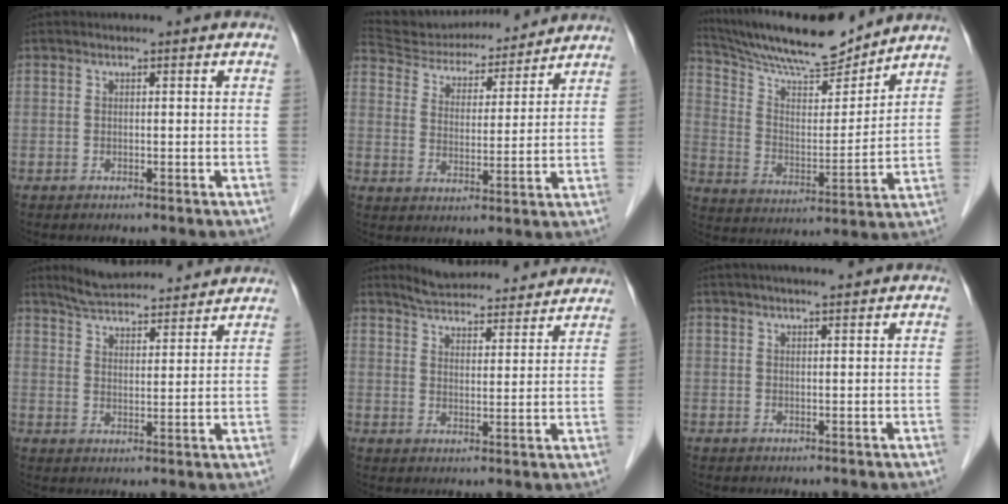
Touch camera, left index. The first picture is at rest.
{"total": 17.4, "force": [16.4, 3.9, 4.3], "torque": [-0.072, 0.020, 0.251]}
{"total": 16.1, "force": [14.9, 2.1, 5.8], "torque": [-0.112, 0.000, 0.258]}
{"total": 14.0, "force": [13.1, 2.2, 4.4], "torque": [-0.068, 0.022, 0.188]}
{"total": 16.5, "force": [15.6, 3.1, 4.5], "torque": [-0.056, 0.015, 0.206]}
{"total": 5.8, "force": [4.9, 0.4, 3.2], "torque": [-0.046, 0.026, 0.072]}